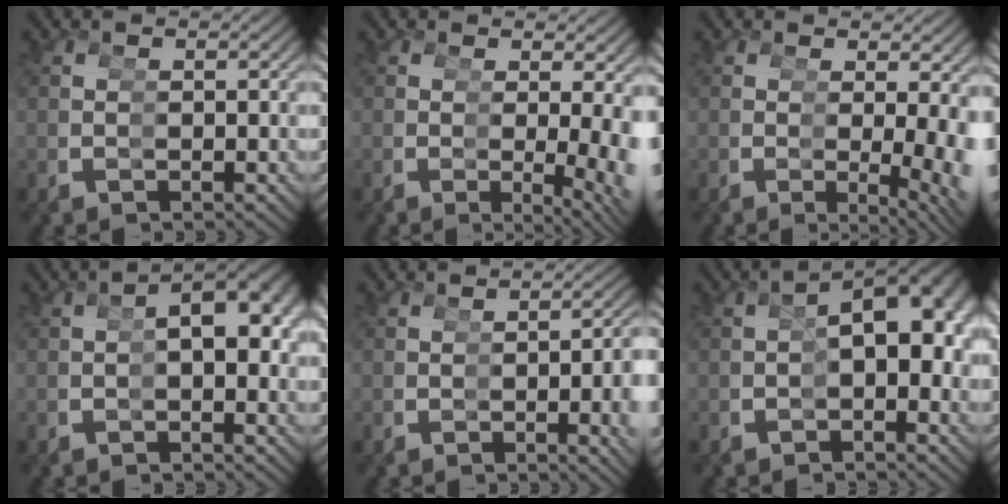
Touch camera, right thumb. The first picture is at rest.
{"total": 4.5, "force": [-0.5, 1.3, 4.3], "torque": [-0.059, -0.016, -0.007]}
{"total": 4.9, "force": [-0.6, 1.7, 4.5], "torque": [-0.062, -0.018, -0.007]}
{"total": 7.0, "force": [0.7, 4.0, 5.7], "torque": [-0.066, 0.009, -0.001]}
{"total": 4.6, "force": [-0.8, 1.1, 4.4], "torque": [-0.046, 0.006, -0.012]}
{"total": 8.9, "force": [-0.1, 5.5, 6.9], "torque": [-0.095, -0.002, -0.008]}